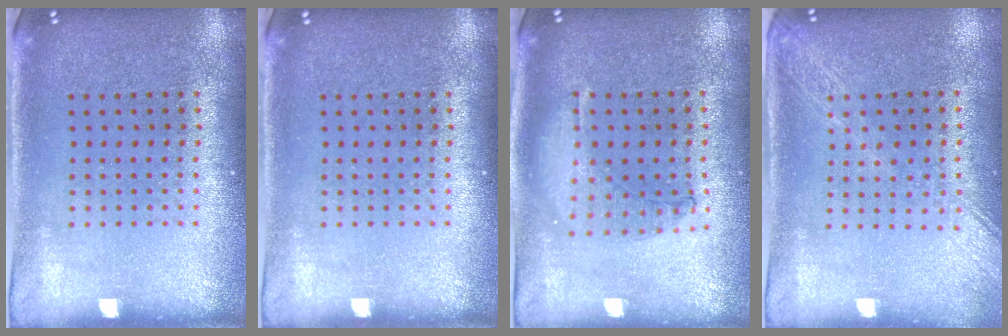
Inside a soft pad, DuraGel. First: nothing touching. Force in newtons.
{"total": 0.0}
{"total": 1.0, "press": 1.0, "slide": 0.2}
{"total": 1.9, "press": 1.7, "slide": 1.0}